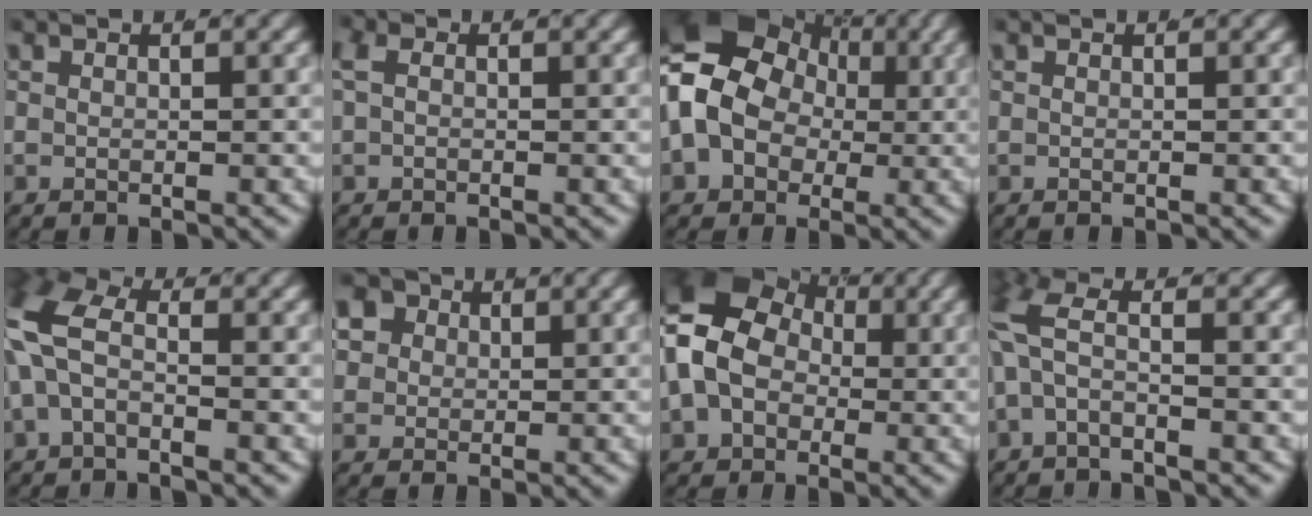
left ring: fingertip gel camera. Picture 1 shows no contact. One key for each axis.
{"total": 0.8, "fx": 0.0, "fy": 0.6, "fz": 0.5, "tx": -0.018, "ty": -0.006, "tz": 0.005}
{"total": 17.0, "fx": 2.1, "fy": 14.4, "fz": 8.6, "tx": -0.191, "ty": -0.019, "tz": 0.023}
{"total": 0.0}
{"total": 4.6, "fx": 0.6, "fy": 2.9, "fz": 3.5, "tx": -0.098, "ty": -0.009, "tz": 0.013}
{"total": 7.7, "fx": 2.8, "fy": 6.4, "fz": 3.2, "tx": -0.084, "ty": 0.000, "tz": 0.040}
{"total": 12.4, "fx": 1.5, "fy": 10.5, "fz": 6.4, "tx": -0.154, "ty": -0.018, "tz": 0.021}
{"total": 3.0, "fx": 0.1, "fy": 1.6, "fz": 2.5, "tx": -0.071, "ty": -0.012, "tz": 0.006}